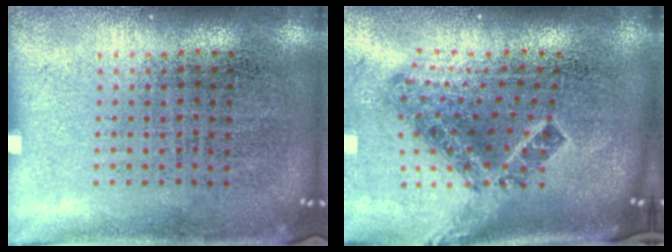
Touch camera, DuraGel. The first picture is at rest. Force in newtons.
{"total": 2.0, "press": 1.3, "slide": 1.6}